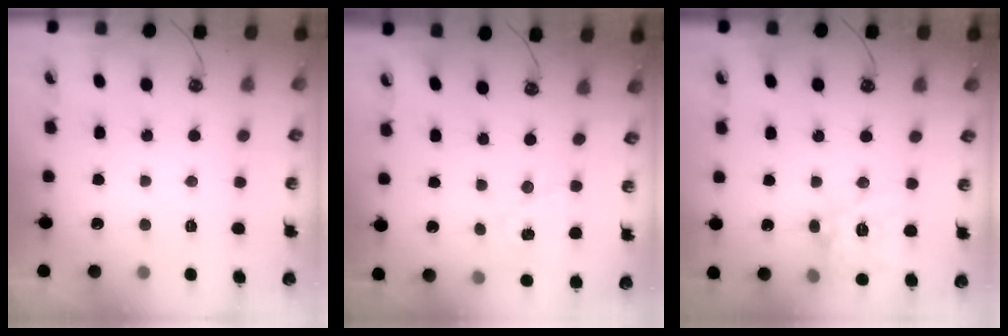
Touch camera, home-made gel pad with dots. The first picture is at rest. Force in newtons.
{"total": 2.9, "press": 2.9, "slide": 0.4}
{"total": 12.8, "press": 12.8, "slide": 1.2}